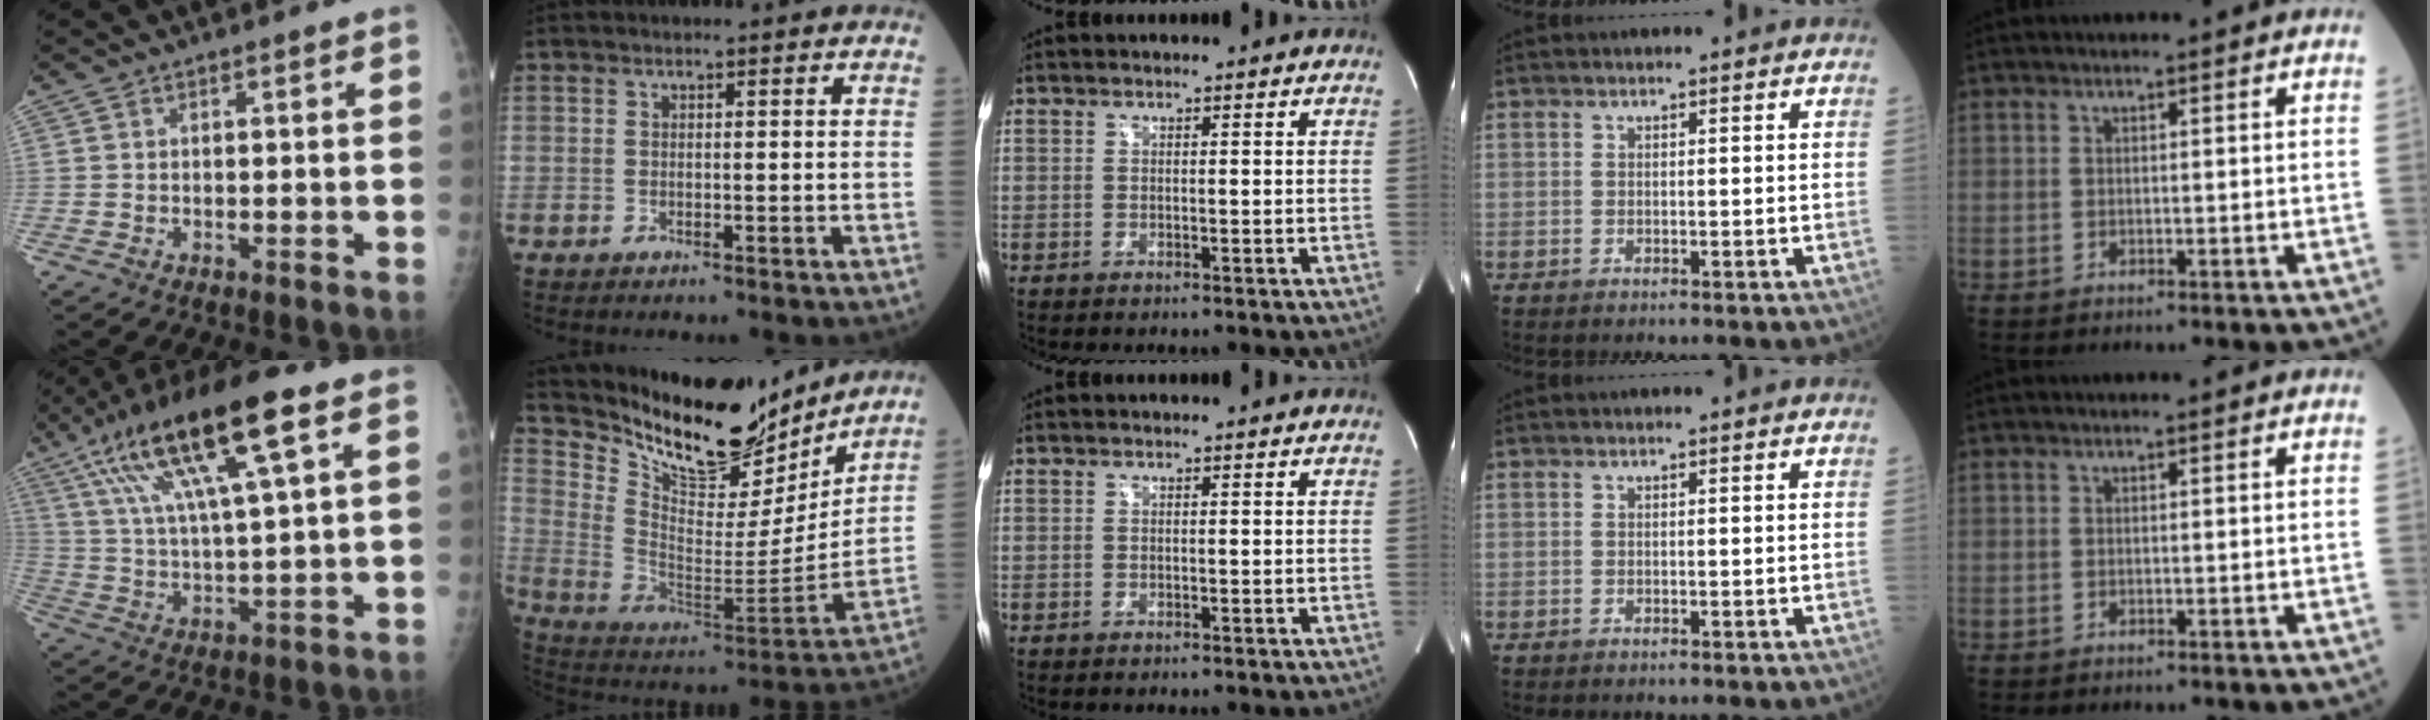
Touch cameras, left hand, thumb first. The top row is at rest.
{"thumb": {"total": 18.9, "force": [8.7, 3.7, 16.4], "torque": [-0.308, -0.002, 0.152]}, "index": {"total": 19.3, "force": [17.2, 5.4, 6.9], "torque": [-0.132, -0.038, 0.281]}}